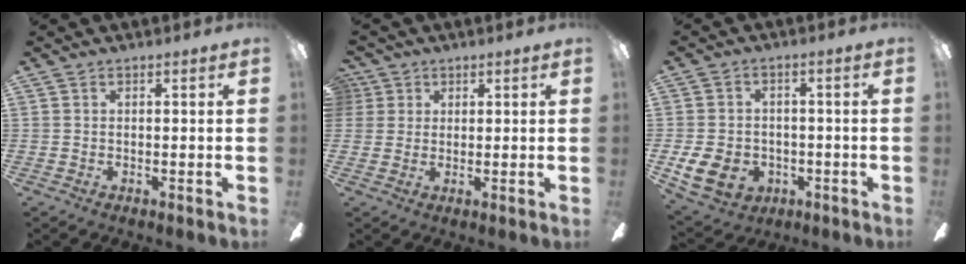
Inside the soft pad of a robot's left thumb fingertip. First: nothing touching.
{"total": 3.3, "force": [1.4, 2.9, 0.3], "torque": [-0.007, 0.007, 0.025]}
{"total": 9.4, "force": [-2.9, 7.4, 5.0], "torque": [-0.120, 0.014, -0.054]}